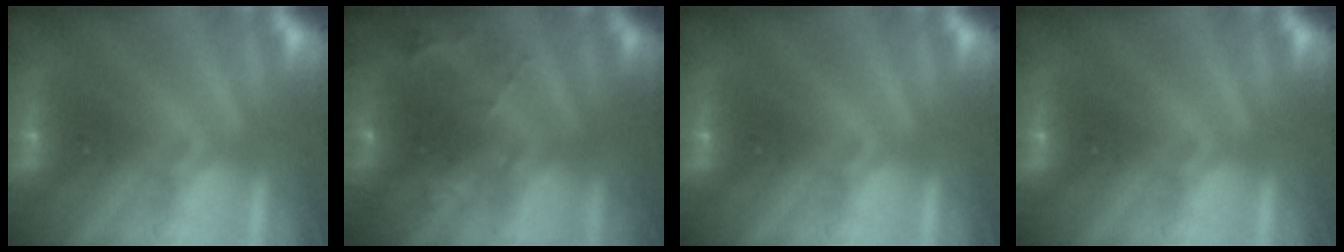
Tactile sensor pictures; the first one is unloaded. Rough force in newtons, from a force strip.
{"total": 8.6}
{"total": 0.0}
{"total": 0.0}